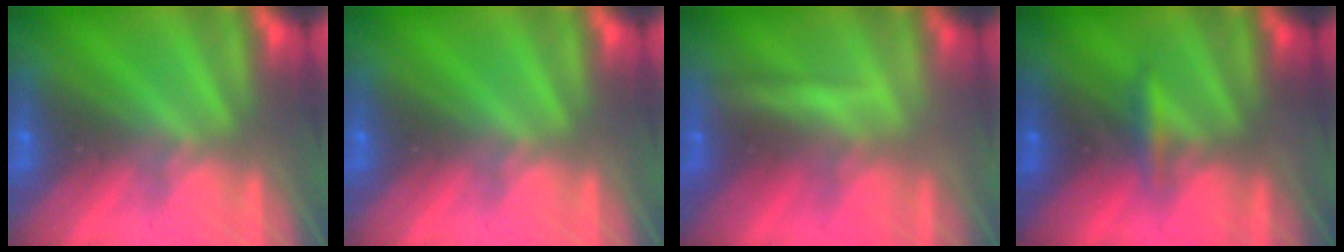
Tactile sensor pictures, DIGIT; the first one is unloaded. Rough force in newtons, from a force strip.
{"total": 0.0}
{"total": 2.0}
{"total": 3.3}